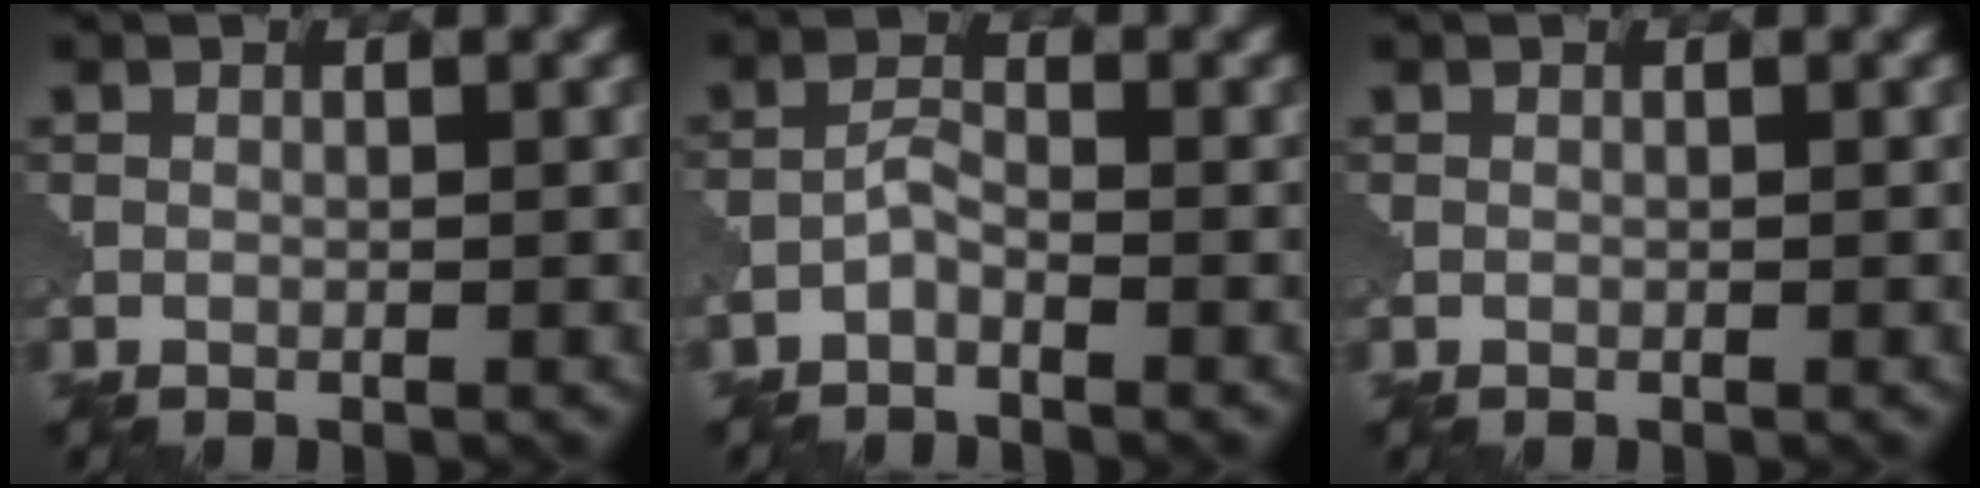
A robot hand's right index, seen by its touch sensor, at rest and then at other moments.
{"total": 1.5, "force": [-1.1, 0.5, 1.0], "torque": [-0.022, 0.006, -0.028]}
{"total": 0.0}